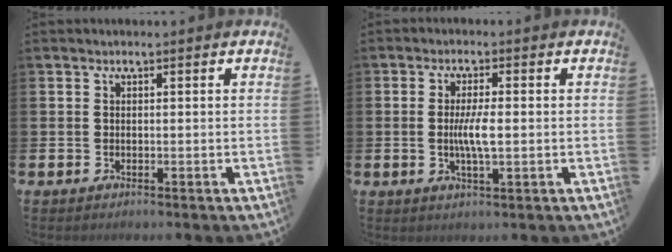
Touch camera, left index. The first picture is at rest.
{"total": 3.8, "force": [-0.2, 0.9, 3.7], "torque": [-0.060, -0.002, -0.007]}